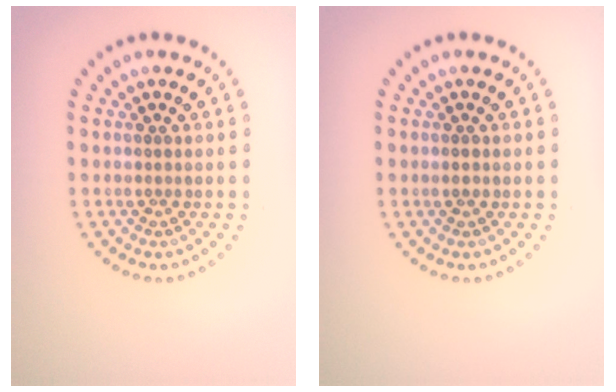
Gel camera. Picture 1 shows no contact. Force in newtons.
{"total": 0.8, "press": 0.8, "slide": 0.1}